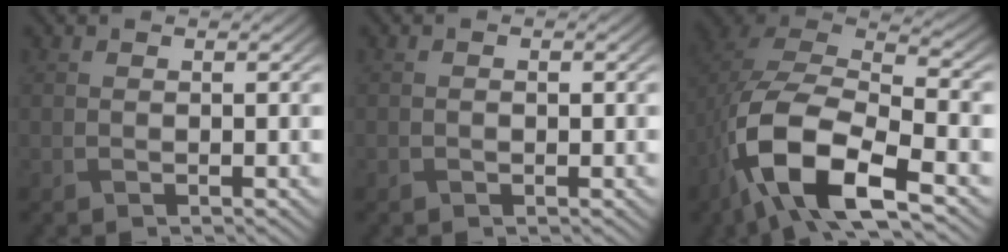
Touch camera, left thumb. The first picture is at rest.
{"total": 0.6, "force": [-0.1, 0.4, 0.5], "torque": [-0.007, -0.002, 0.000]}
{"total": 14.8, "force": [-6.4, 7.0, 11.3], "torque": [-0.246, -0.029, -0.123]}